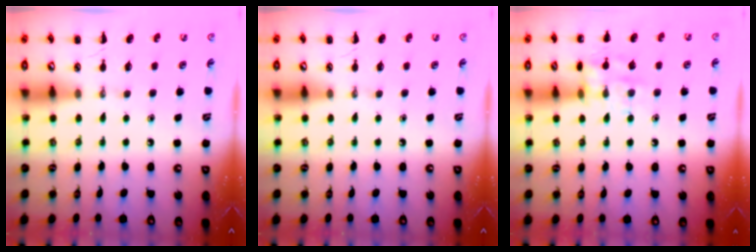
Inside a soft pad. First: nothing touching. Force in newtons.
{"total": 0.0}
{"total": 10.3, "press": 10.3, "slide": 1.2}